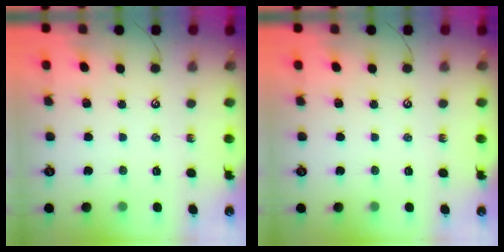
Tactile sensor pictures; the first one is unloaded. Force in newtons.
{"total": 0.0}